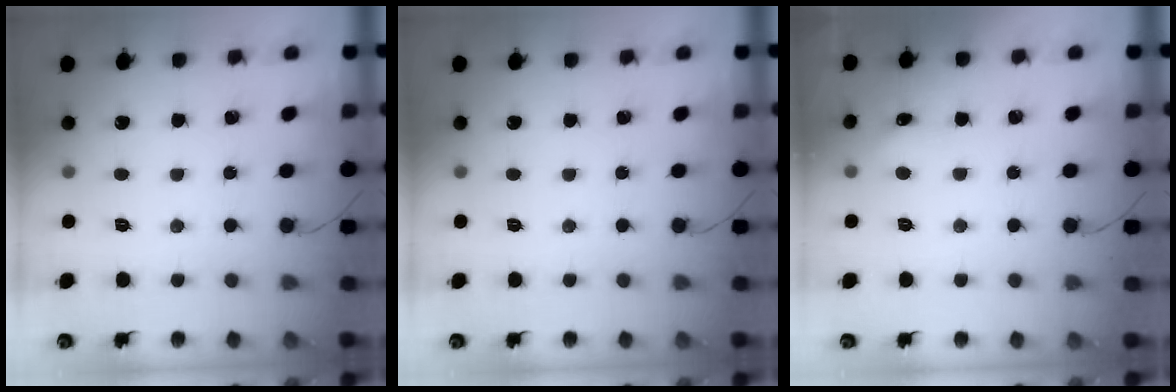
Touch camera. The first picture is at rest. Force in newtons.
{"total": 0.0}
{"total": 5.5, "press": 5.2, "slide": 1.8}